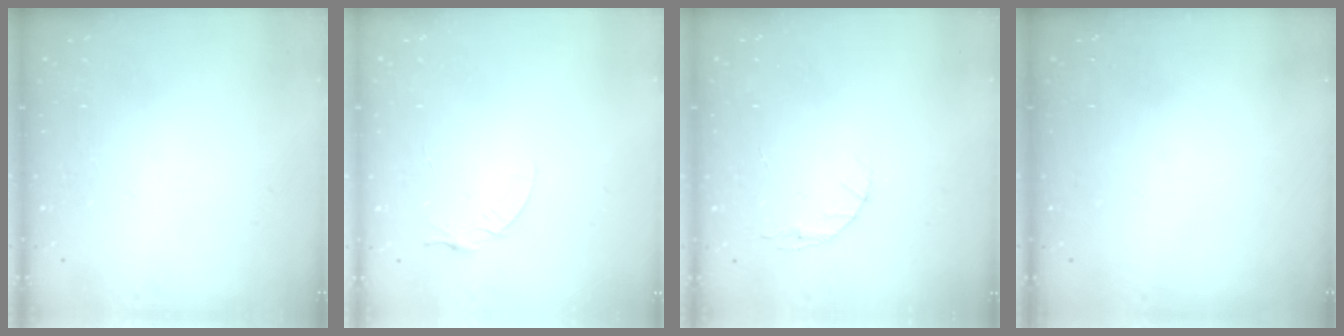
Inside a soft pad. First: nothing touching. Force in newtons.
{"total": 4.4, "press": 4.4, "slide": 0.5}
{"total": 5.0, "press": 4.9, "slide": 0.6}
{"total": 0.0}